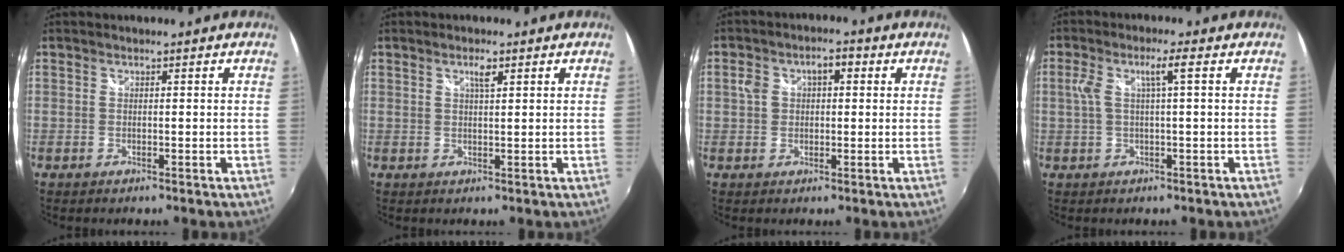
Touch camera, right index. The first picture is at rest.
{"total": 2.1, "force": [1.2, 0.4, 1.6], "torque": [-0.027, 0.002, 0.019]}
{"total": 5.0, "force": [1.0, 3.6, 3.4], "torque": [-0.060, 0.019, 0.015]}
{"total": 4.6, "force": [0.9, 0.1, 4.5], "torque": [-0.090, 0.005, 0.022]}